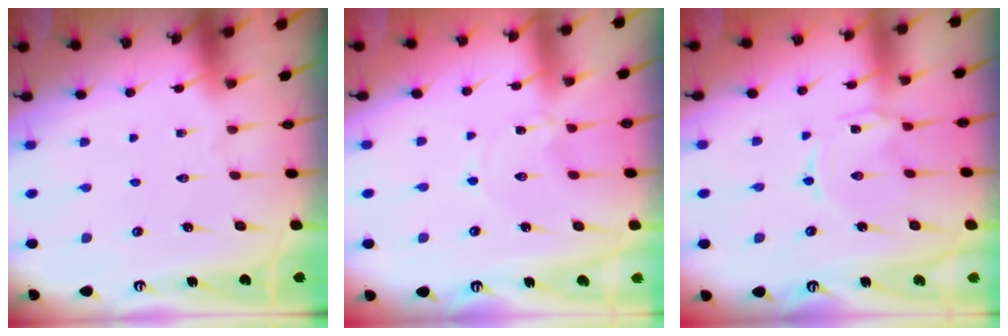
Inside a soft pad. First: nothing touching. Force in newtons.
{"total": 0.9, "press": 0.9, "slide": 0.1}
{"total": 1.4, "press": 1.4, "slide": 0.3}